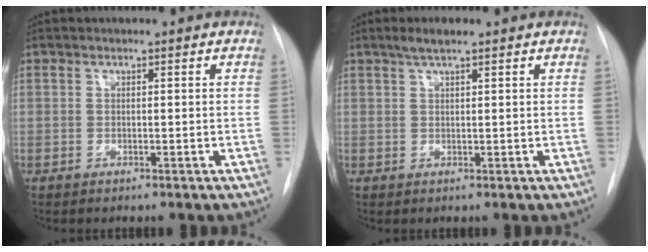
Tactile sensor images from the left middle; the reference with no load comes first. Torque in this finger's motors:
{"motor_torque": [0.14, -0.11, 0.01, 0.00]}